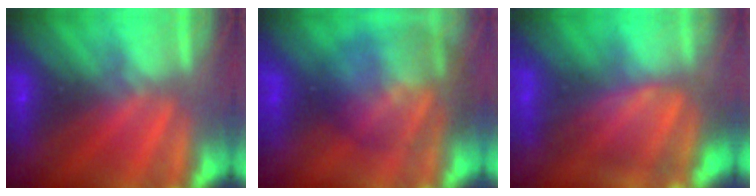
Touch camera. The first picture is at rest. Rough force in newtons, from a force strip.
{"total": 10.7}
{"total": 4.6}